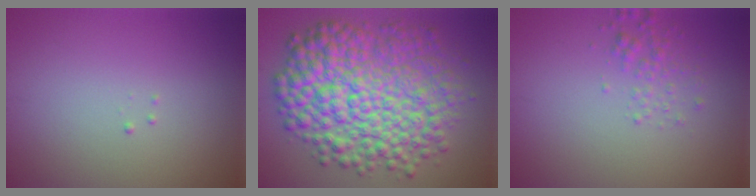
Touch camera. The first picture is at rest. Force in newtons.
{"total": 11.2, "press": 11.2, "slide": 0.1}
{"total": 1.6, "press": 1.6, "slide": 0.1}